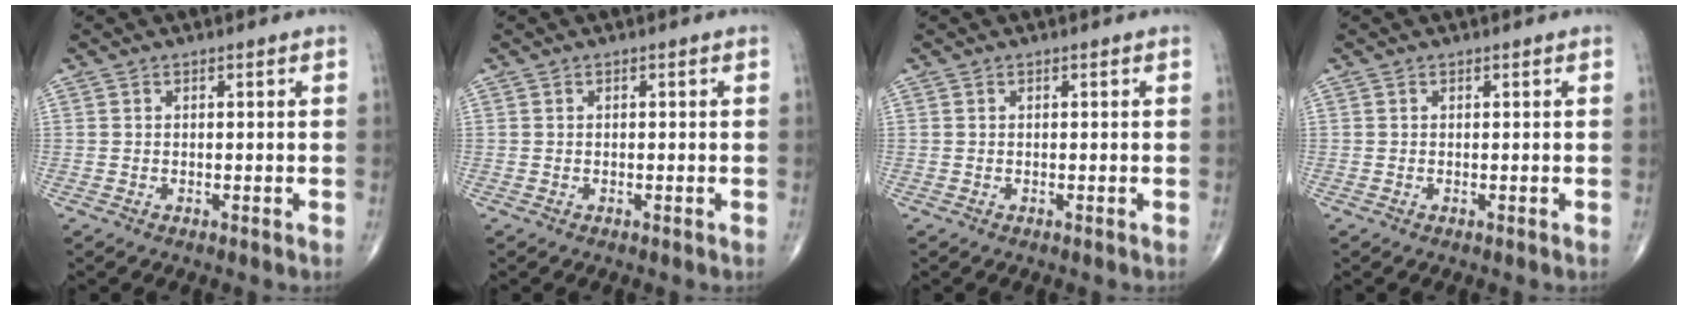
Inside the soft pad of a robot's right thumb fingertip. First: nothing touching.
{"total": 0.0}
{"total": 0.0}
{"total": 0.0}